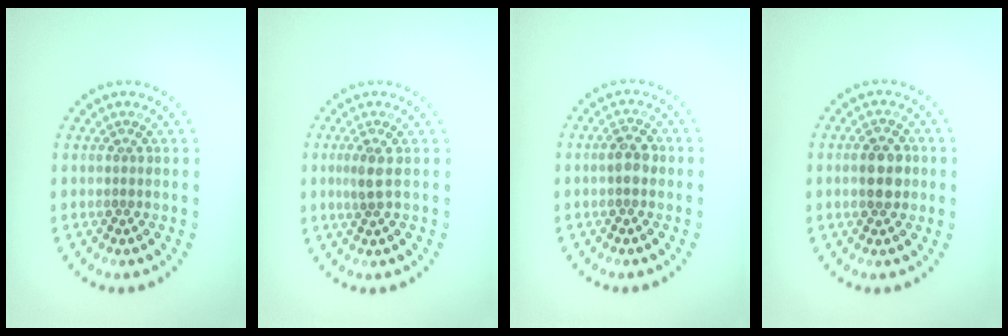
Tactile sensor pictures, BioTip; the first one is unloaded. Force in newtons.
{"total": 1.8, "press": 1.5, "slide": 0.9}
{"total": 1.9, "press": 1.9, "slide": 0.3}
{"total": 2.9, "press": 2.9, "slide": 0.1}